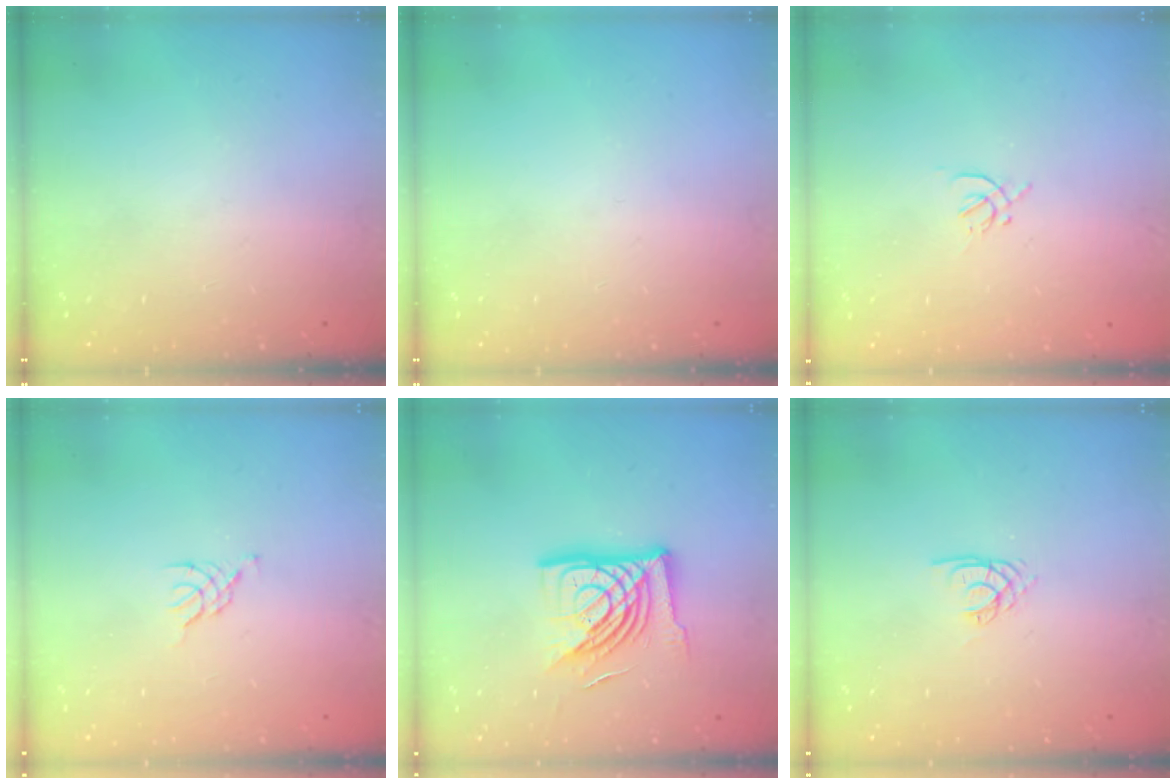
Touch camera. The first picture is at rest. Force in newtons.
{"total": 0.0}
{"total": 1.7, "press": 1.7, "slide": 0.5}
{"total": 0.8, "press": 0.7, "slide": 0.3}
{"total": 16.8, "press": 16.7, "slide": 1.7}
{"total": 2.1, "press": 2.1, "slide": 0.3}